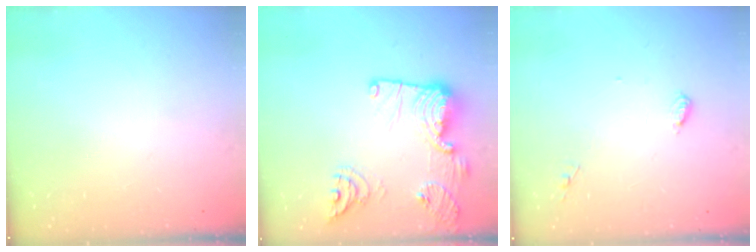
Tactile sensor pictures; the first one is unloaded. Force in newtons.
{"total": 19.1, "press": 18.3, "slide": 5.5}
{"total": 4.6, "press": 4.6, "slide": 0.4}